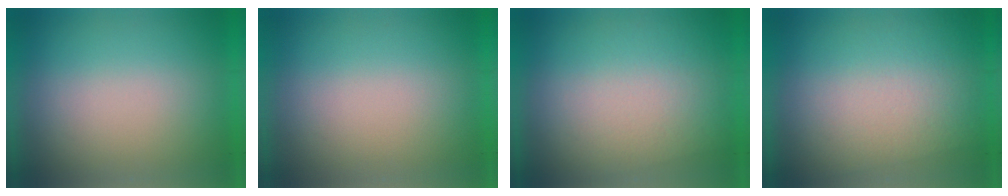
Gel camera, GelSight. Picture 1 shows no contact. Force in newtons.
{"total": 0.0}
{"total": 2.6}
{"total": 2.8}